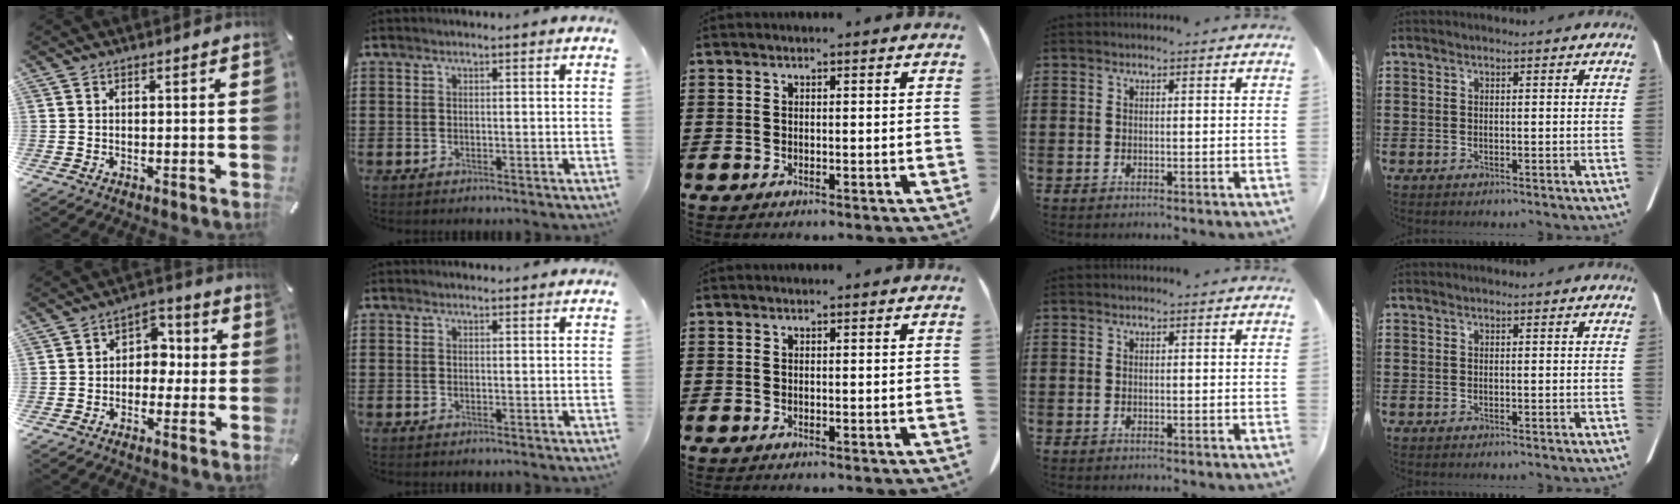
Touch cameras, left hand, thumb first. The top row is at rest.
{"thumb": {"total": 6.1, "force": [-1.1, 5.0, 3.4], "torque": [-0.051, 0.016, -0.025]}, "index": {"total": 0.8, "force": [0.7, 0.1, 0.1], "torque": [-0.004, -0.001, 0.016]}}